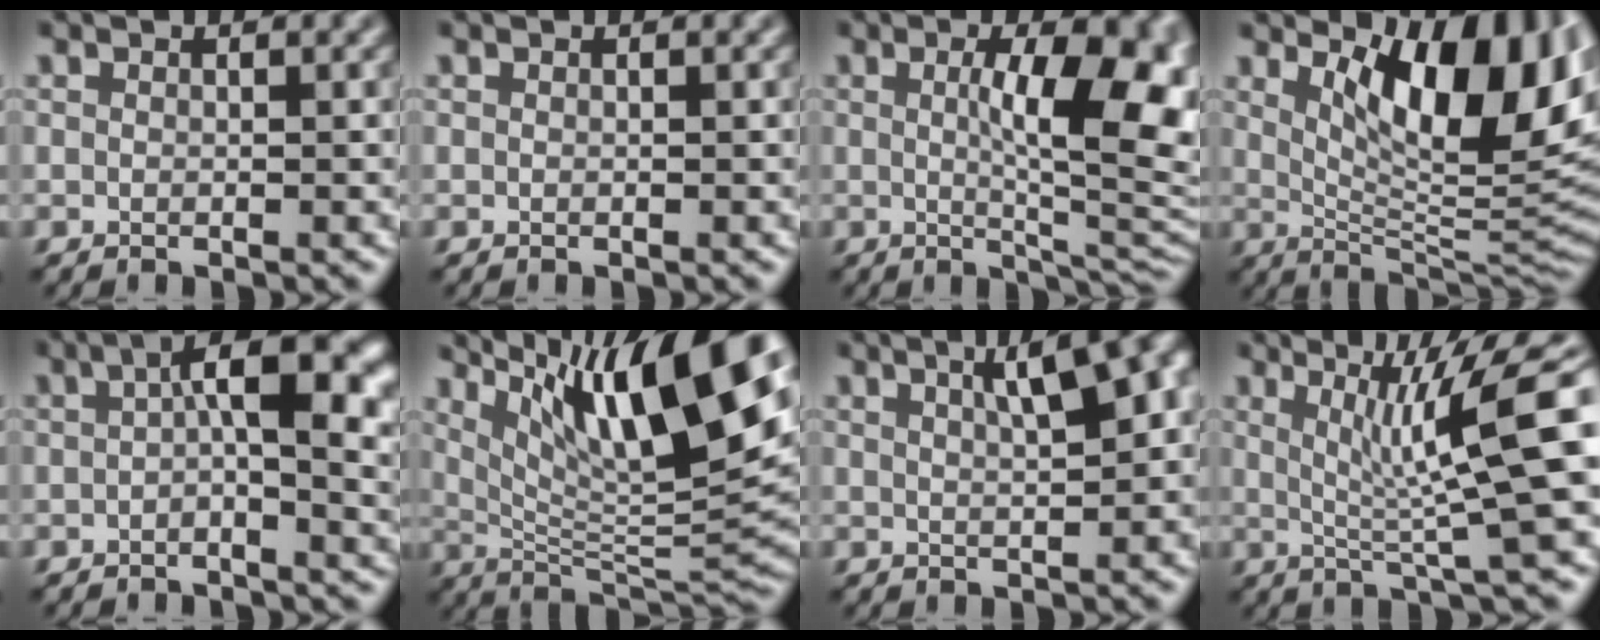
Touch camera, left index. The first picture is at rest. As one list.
[{"total": 0.0}, {"total": 11.2, "force": [1.5, 3.5, 10.5], "torque": [-0.136, -0.001, 0.028]}, {"total": 12.0, "force": [4.0, 4.9, 10.2], "torque": [-0.132, -0.009, 0.068]}, {"total": 7.3, "force": [0.9, 2.2, 6.9], "torque": [-0.100, 0.011, 0.004]}, {"total": 13.9, "force": [6.4, 3.6, 11.8], "torque": [-0.187, 0.008, 0.115]}, {"total": 7.7, "force": [3.1, 2.5, 6.6], "torque": [-0.050, 0.030, 0.030]}, {"total": 9.0, "force": [2.1, 1.5, 8.6], "torque": [-0.120, 0.002, 0.035]}]